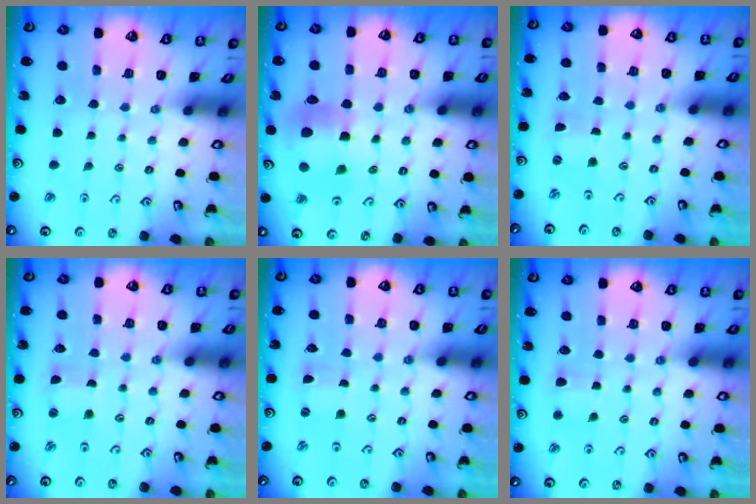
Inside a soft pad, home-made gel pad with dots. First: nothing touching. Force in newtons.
{"total": 10.5, "press": 10.4, "slide": 1.0}
{"total": 0.0}
{"total": 0.0}
{"total": 0.0}
{"total": 2.7, "press": 2.7, "slide": 0.4}